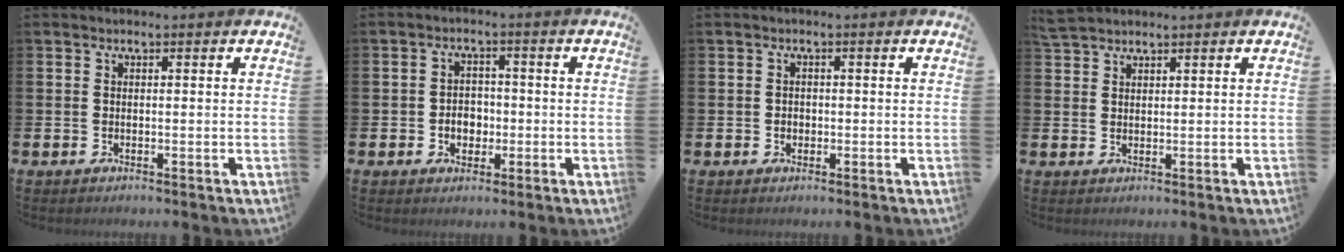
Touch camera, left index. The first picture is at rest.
{"total": 3.2, "force": [-0.8, 2.6, 1.7], "torque": [-0.023, -0.001, -0.022]}
{"total": 1.1, "force": [-0.2, 1.0, 0.4], "torque": [-0.010, 0.008, -0.005]}
{"total": 2.7, "force": [2.5, 0.9, 0.6], "torque": [-0.007, -0.004, 0.045]}